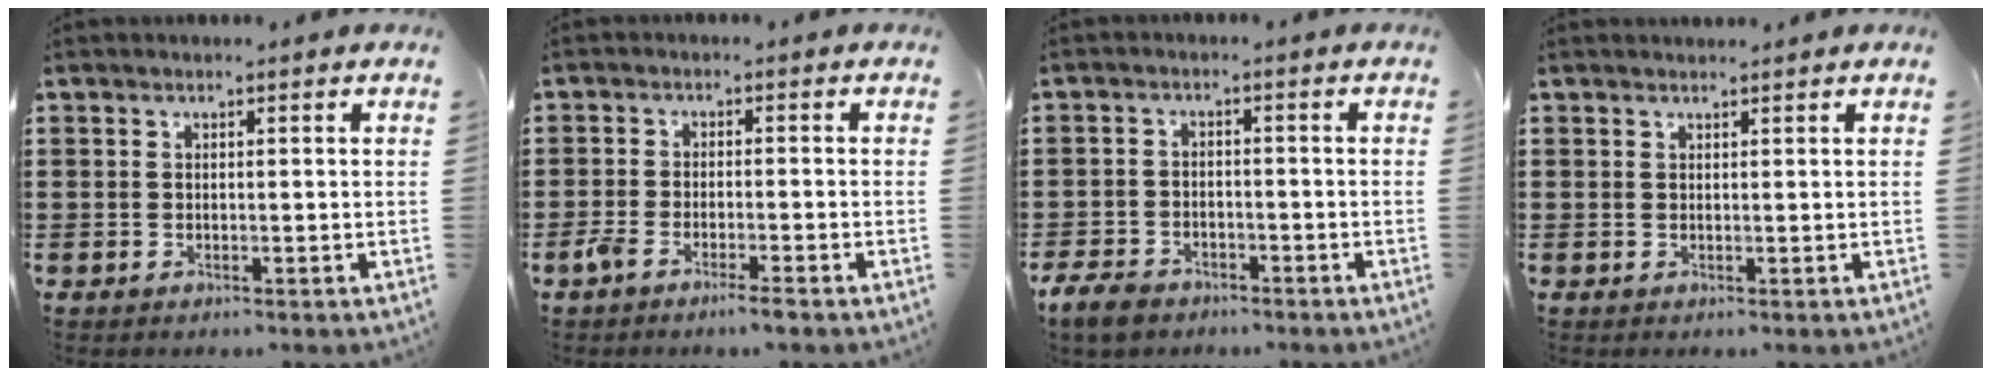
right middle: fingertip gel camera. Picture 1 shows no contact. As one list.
[{"total": 2.9, "force": [-2.1, 0.3, 2.0], "torque": [-0.046, -0.002, -0.041]}, {"total": 3.5, "force": [-3.1, 1.4, 1.1], "torque": [-0.035, 0.002, -0.067]}, {"total": 0.7, "force": [0.7, 0.0, 0.0], "torque": [-0.001, -0.003, 0.015]}]